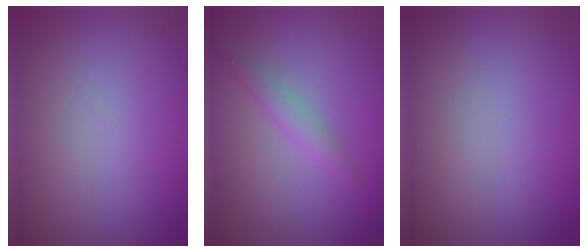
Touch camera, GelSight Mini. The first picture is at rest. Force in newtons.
{"total": 1.7, "press": 1.7, "slide": 0.0}
{"total": 0.0}